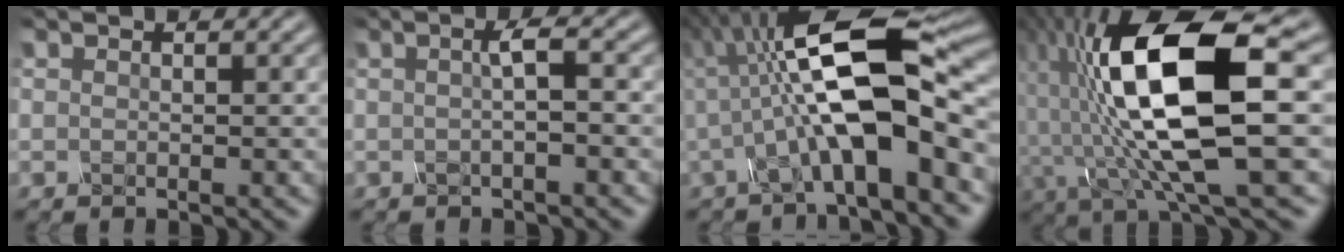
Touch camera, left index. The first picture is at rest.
{"total": 2.4, "force": [-0.2, 0.5, 2.4], "torque": [-0.041, 0.002, -0.007]}
{"total": 12.5, "force": [-0.3, 3.7, 11.9], "torque": [-0.205, 0.021, -0.014]}
{"total": 14.1, "force": [-0.3, 4.7, 13.3], "torque": [-0.253, 0.002, -0.008]}